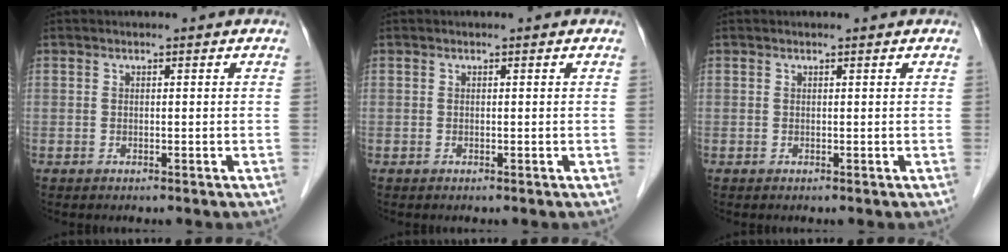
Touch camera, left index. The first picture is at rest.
{"total": 0.0}
{"total": 0.6, "force": [0.5, 0.2, 0.0], "torque": [-0.002, 0.002, 0.009]}